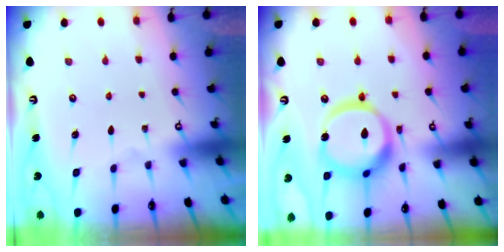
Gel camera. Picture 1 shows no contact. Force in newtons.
{"total": 17.5, "press": 17.4, "slide": 2.2}